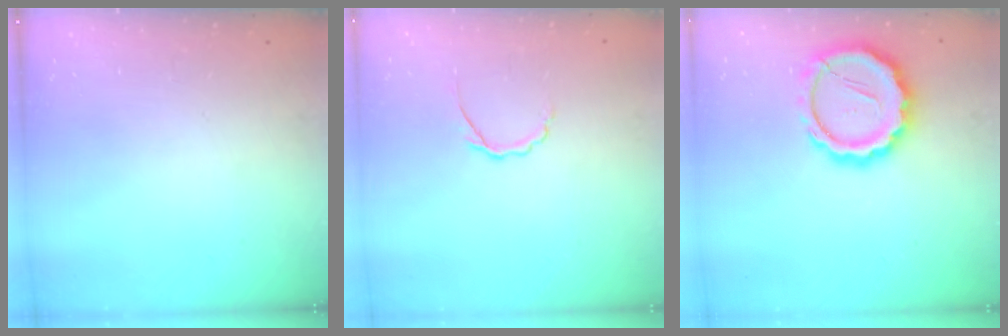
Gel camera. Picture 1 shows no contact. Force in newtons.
{"total": 2.8, "press": 2.7, "slide": 0.9}
{"total": 15.2, "press": 15.0, "slide": 2.8}